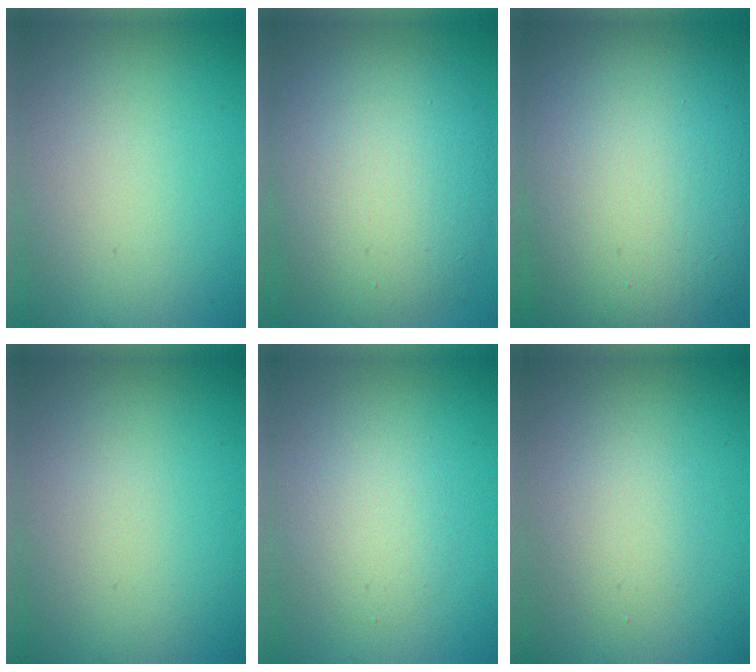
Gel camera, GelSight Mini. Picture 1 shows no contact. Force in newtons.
{"total": 9.5, "press": 9.5, "slide": 0.3}
{"total": 16.1, "press": 16.1, "slide": 0.9}
{"total": 0.0}
{"total": 2.4, "press": 2.4, "slide": 0.2}
{"total": 1.9, "press": 1.9, "slide": 0.2}